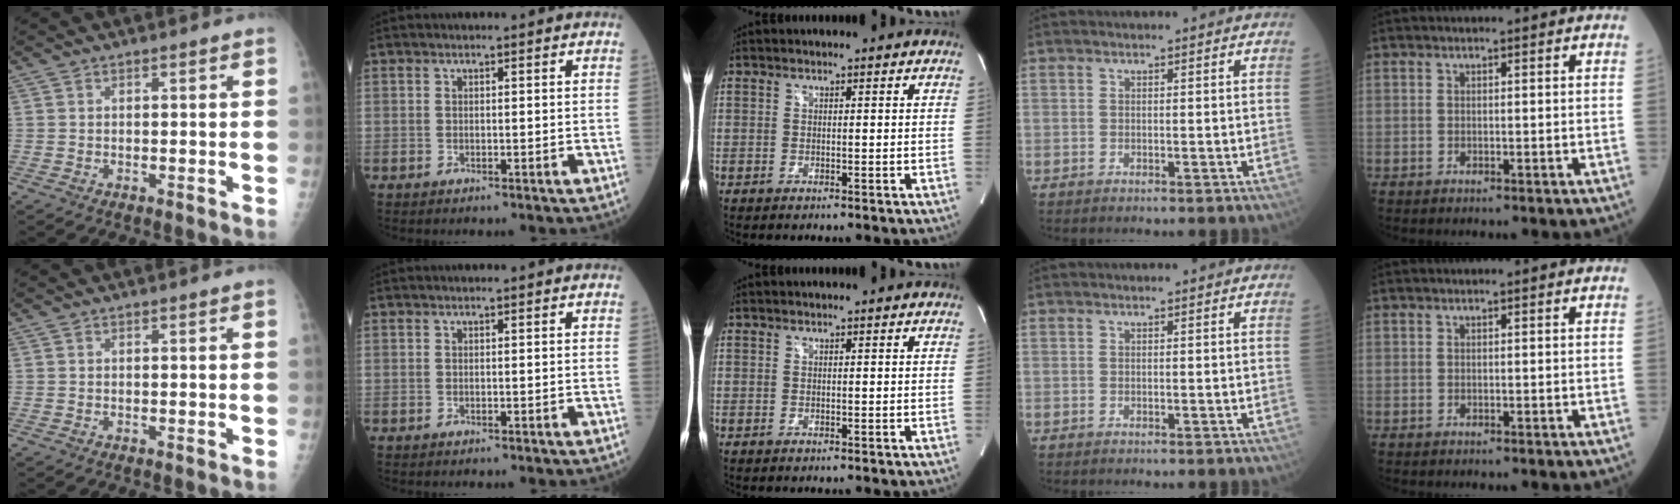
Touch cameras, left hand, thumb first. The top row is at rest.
{}